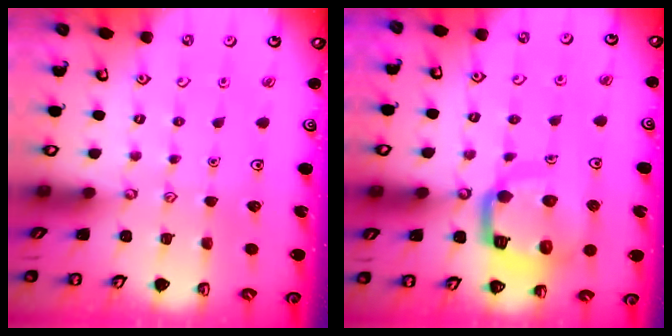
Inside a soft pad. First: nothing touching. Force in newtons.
{"total": 12.6, "press": 12.6, "slide": 1.4}